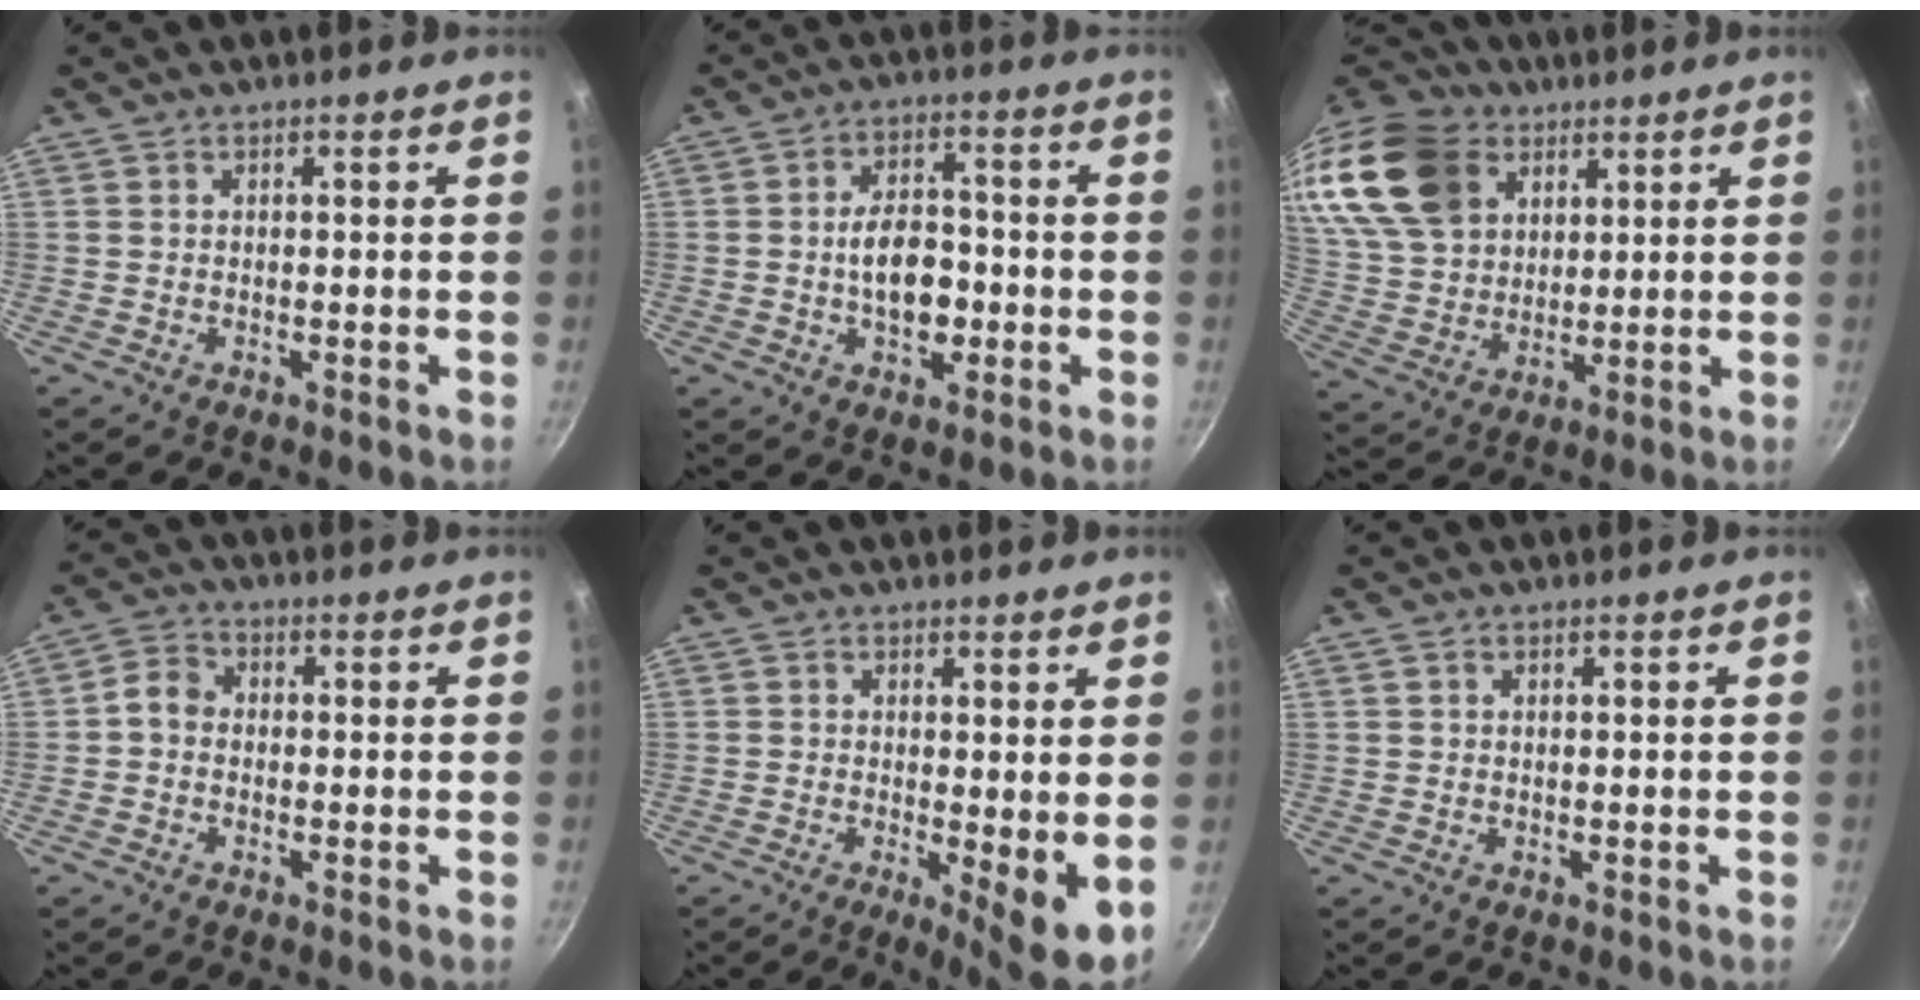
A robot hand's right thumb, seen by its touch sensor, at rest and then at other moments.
{"total": 9.4, "force": [-1.5, 5.9, 7.2], "torque": [-0.087, 0.018, -0.027]}
{"total": 21.3, "force": [10.8, 15.0, 10.6], "torque": [-0.202, -0.019, 0.213]}
{"total": 3.7, "force": [-0.5, 3.0, 2.0], "torque": [-0.032, 0.015, -0.024]}
{"total": 6.2, "force": [0.1, 1.7, 6.0], "torque": [-0.082, -0.019, 0.004]}
{"total": 0.9, "force": [0.5, 0.6, 0.5], "torque": [-0.006, 0.001, 0.008]}